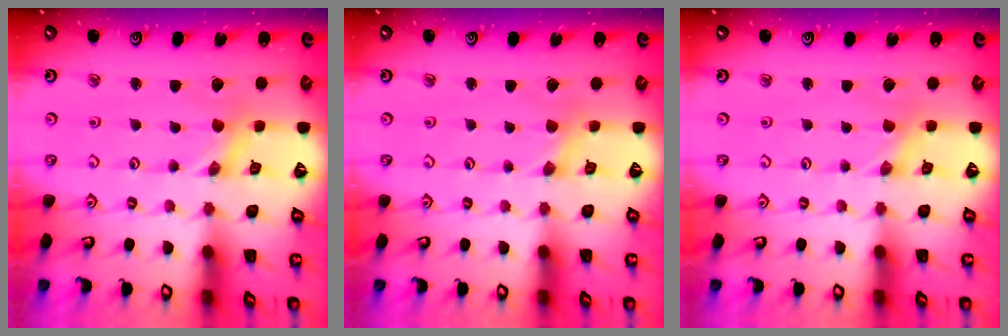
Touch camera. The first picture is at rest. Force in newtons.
{"total": 1.4, "press": 1.4, "slide": 0.3}
{"total": 0.0}